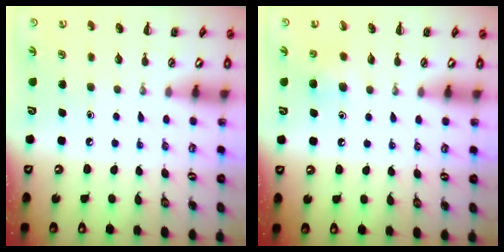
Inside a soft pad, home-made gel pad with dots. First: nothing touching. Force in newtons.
{"total": 4.1, "press": 3.8, "slide": 1.5}